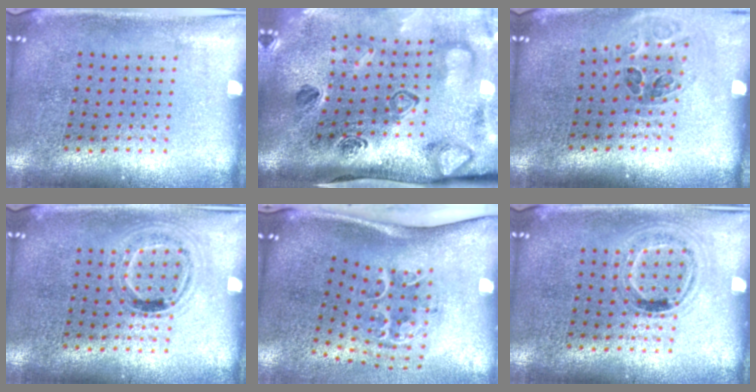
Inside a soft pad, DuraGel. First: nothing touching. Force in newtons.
{"total": 4.3, "press": 3.0, "slide": 3.1}
{"total": 0.9, "press": 0.9, "slide": 0.2}
{"total": 1.0, "press": 0.9, "slide": 0.4}
{"total": 2.2, "press": 1.4, "slide": 1.7}
{"total": 1.0, "press": 0.9, "slide": 0.3}